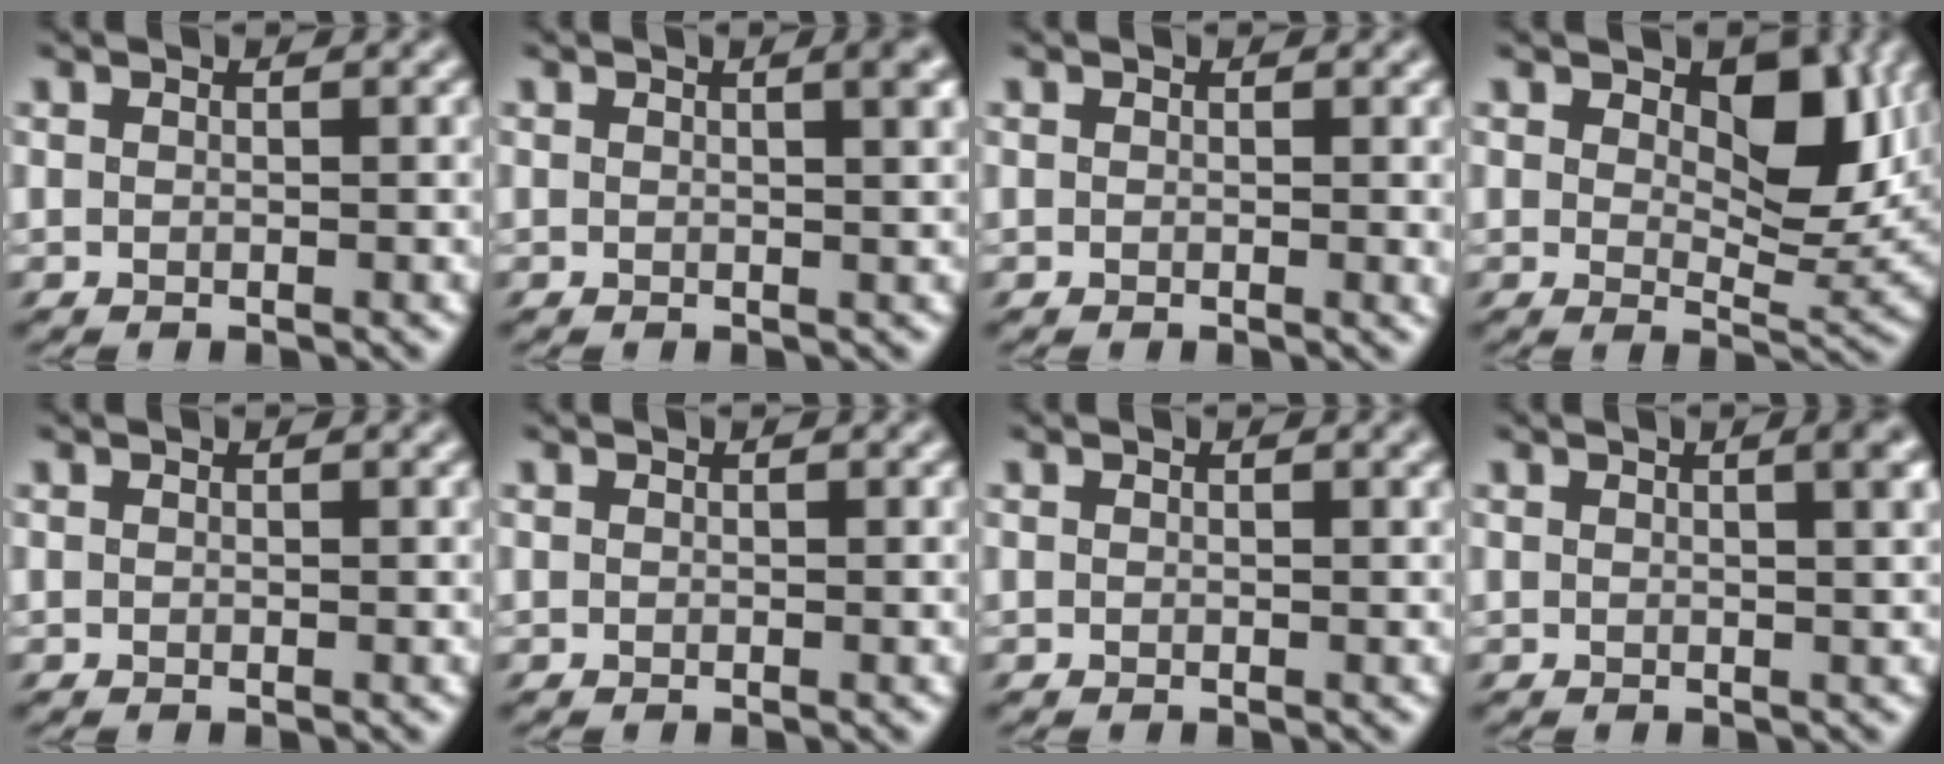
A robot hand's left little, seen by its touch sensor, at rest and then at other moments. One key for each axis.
{"total": 2.8, "fx": 1.4, "fy": 0.9, "fz": 2.3, "tx": -0.039, "ty": 0.000, "tz": 0.024}
{"total": 1.1, "fx": 0.4, "fy": 0.7, "fz": 0.8, "tx": -0.020, "ty": -0.004, "tz": 0.006}
{"total": 9.1, "fx": 2.9, "fy": 5.2, "fz": 6.8, "tx": -0.120, "ty": -0.015, "tz": 0.048}
{"total": 0.0}
{"total": 0.0}
{"total": 1.2, "fx": 0.5, "fy": 0.5, "fz": 0.9, "tx": -0.019, "ty": 0.001, "tz": 0.008}
{"total": 3.2, "fx": 1.5, "fy": 1.1, "fz": 2.7, "tx": -0.043, "ty": 0.002, "tz": 0.025}